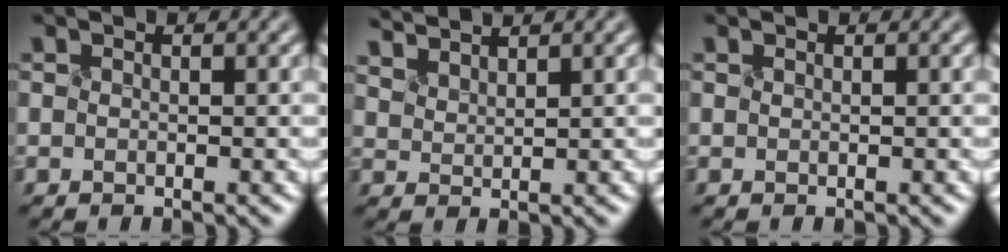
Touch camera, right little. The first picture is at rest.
{"total": 2.7, "force": [2.6, 0.3, 0.7], "torque": [-0.029, 0.000, 0.057]}
{"total": 0.6, "force": [0.4, 0.3, 0.3], "torque": [-0.012, 0.001, 0.012]}